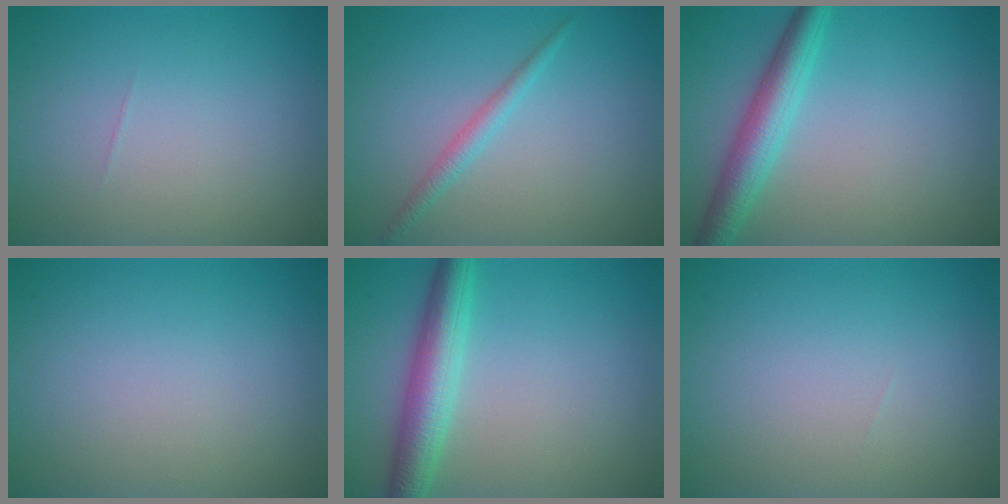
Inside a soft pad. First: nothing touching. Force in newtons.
{"total": 1.5, "press": 1.5, "slide": 0.0}
{"total": 4.2, "press": 4.2, "slide": 0.1}
{"total": 0.0}
{"total": 4.7, "press": 4.7, "slide": 0.1}
{"total": 0.0}